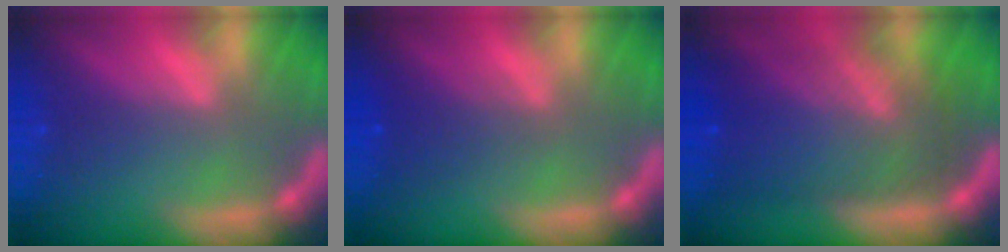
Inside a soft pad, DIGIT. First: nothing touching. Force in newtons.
{"total": 2.5}
{"total": 10.1}